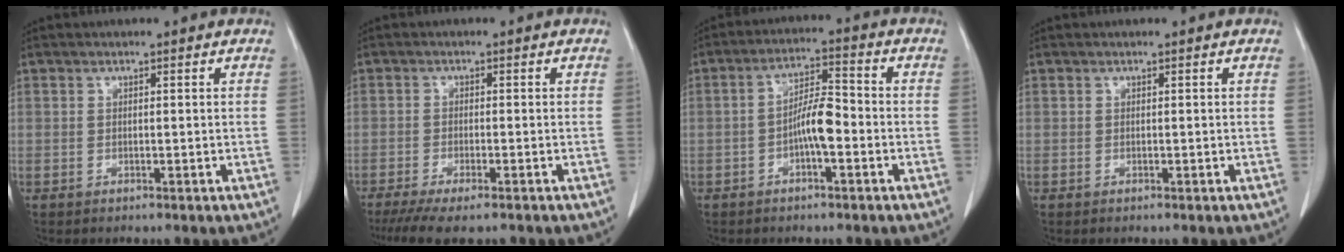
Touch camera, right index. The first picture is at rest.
{"total": 8.3, "force": [-6.5, 1.5, 5.0], "torque": [-0.073, -0.016, -0.101]}
{"total": 6.0, "force": [-1.7, 1.5, 5.5], "torque": [-0.105, 0.015, -0.031]}
{"total": 0.0}